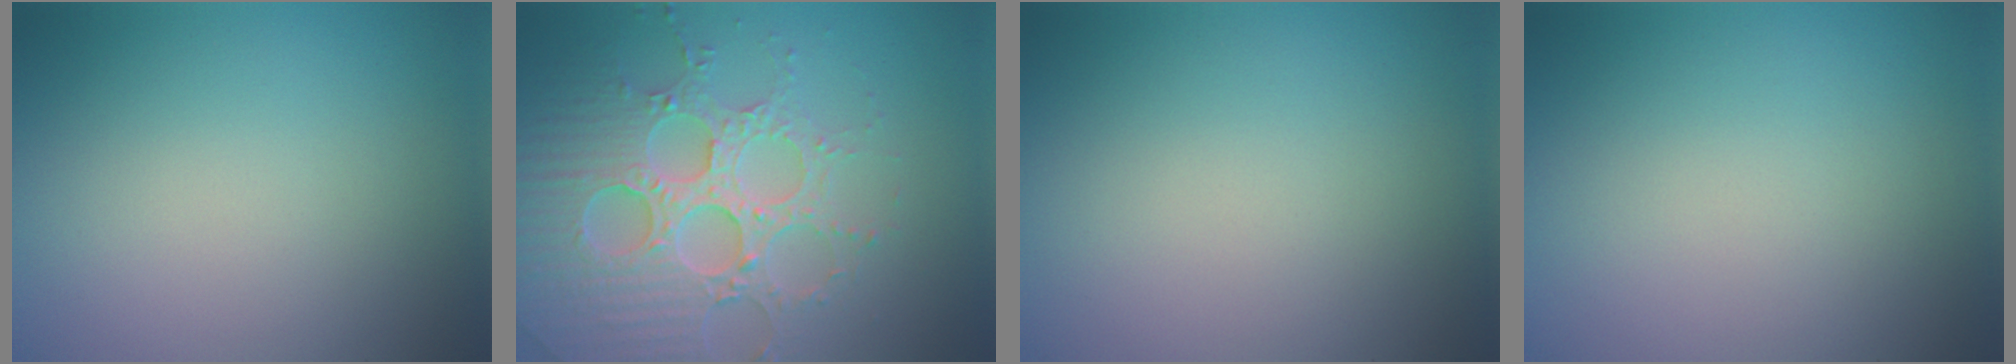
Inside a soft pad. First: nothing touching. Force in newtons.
{"total": 5.5, "press": 5.4, "slide": 1.3}
{"total": 0.0}
{"total": 0.0}